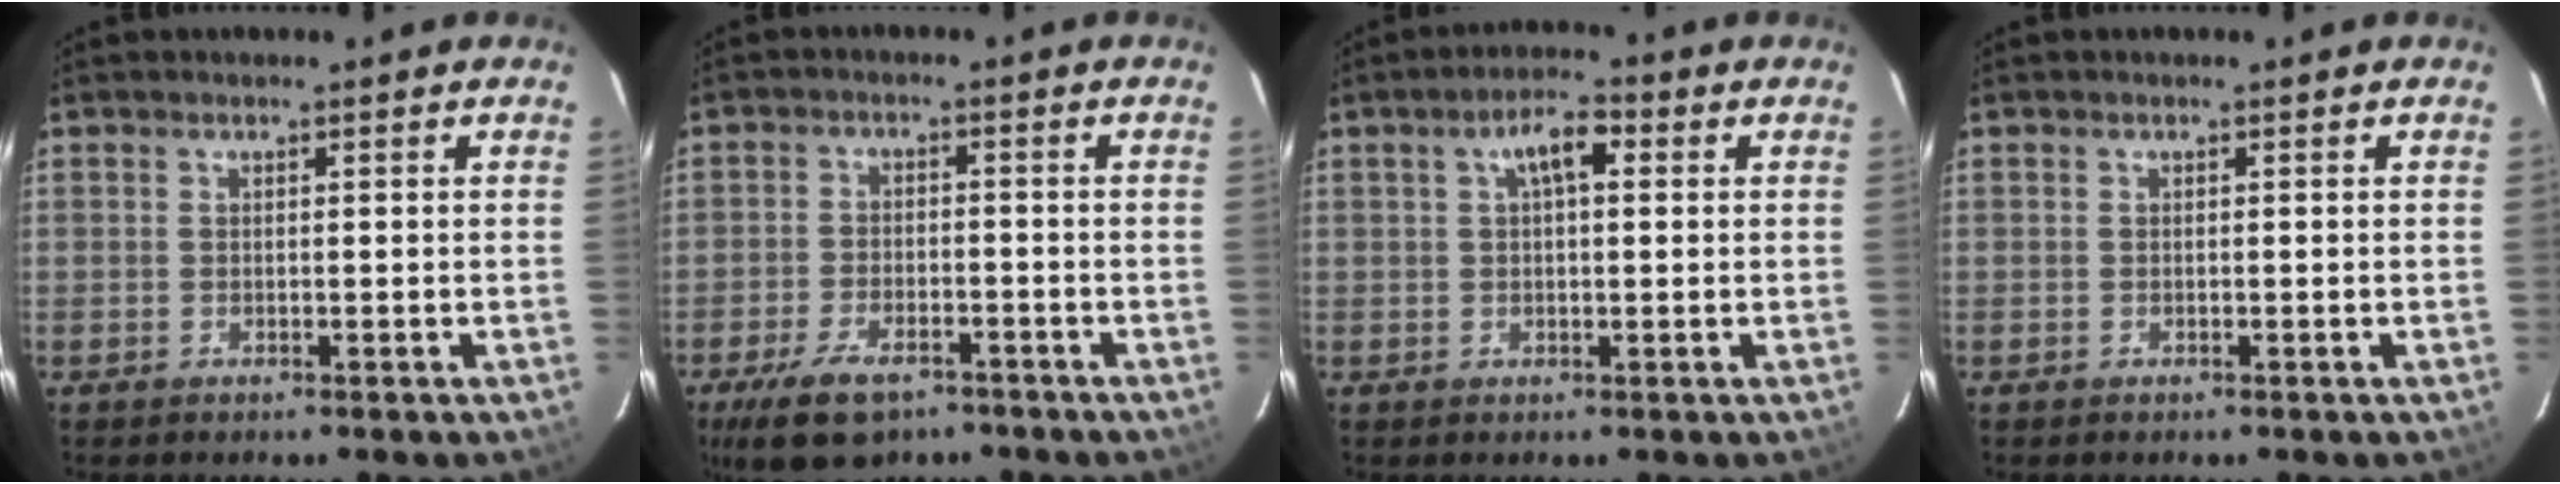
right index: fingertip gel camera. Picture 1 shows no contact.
{"total": 10.5, "force": [-7.1, 5.1, 5.9], "torque": [-0.137, -0.014, -0.119]}
{"total": 5.1, "force": [1.6, 2.1, 4.4], "torque": [-0.078, 0.018, 0.027]}
{"total": 0.0}